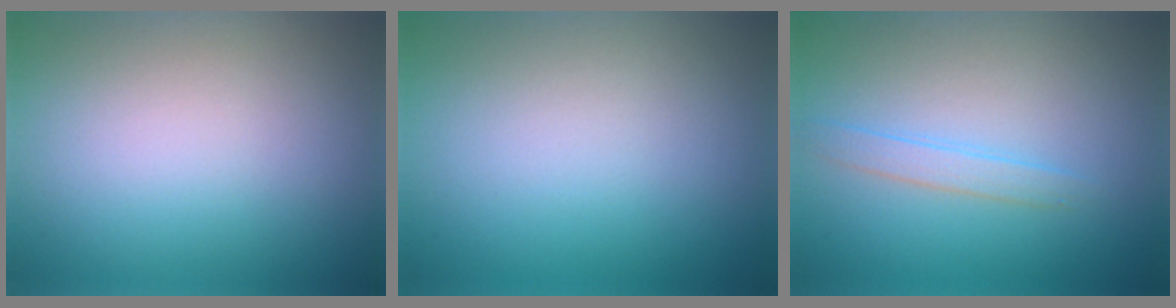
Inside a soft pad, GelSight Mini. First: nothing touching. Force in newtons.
{"total": 0.0}
{"total": 1.5, "press": 1.5, "slide": 0.0}